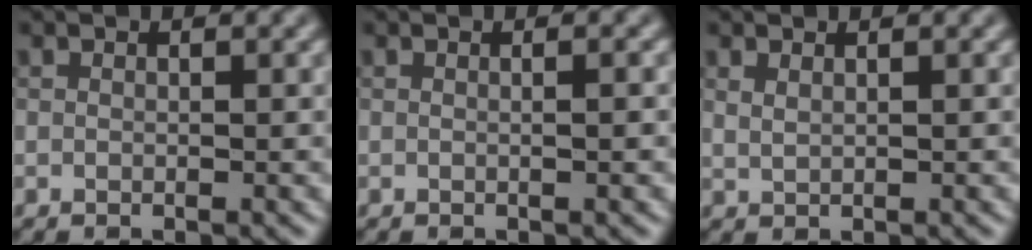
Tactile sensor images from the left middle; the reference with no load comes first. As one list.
[{"total": 1.8, "force": [0.1, 0.9, 1.6], "torque": [-0.020, -0.007, -0.016]}, {"total": 1.2, "force": [0.9, 0.5, 0.6], "torque": [-0.022, -0.011, 0.013]}]